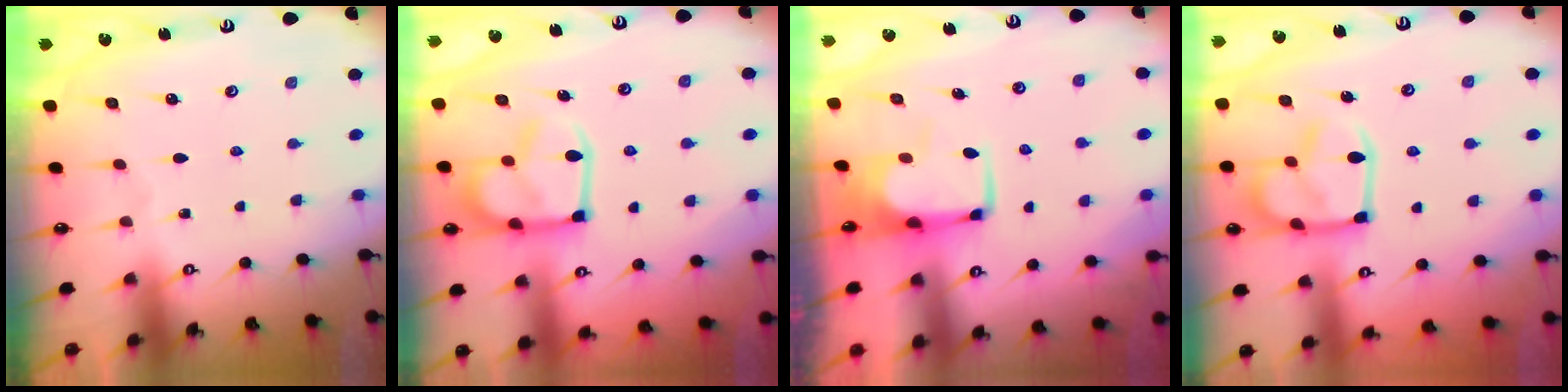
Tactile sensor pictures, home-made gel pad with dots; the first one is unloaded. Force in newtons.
{"total": 7.4, "press": 7.2, "slide": 1.3}
{"total": 2.2, "press": 2.2, "slide": 0.2}
{"total": 9.0, "press": 8.9, "slide": 1.2}